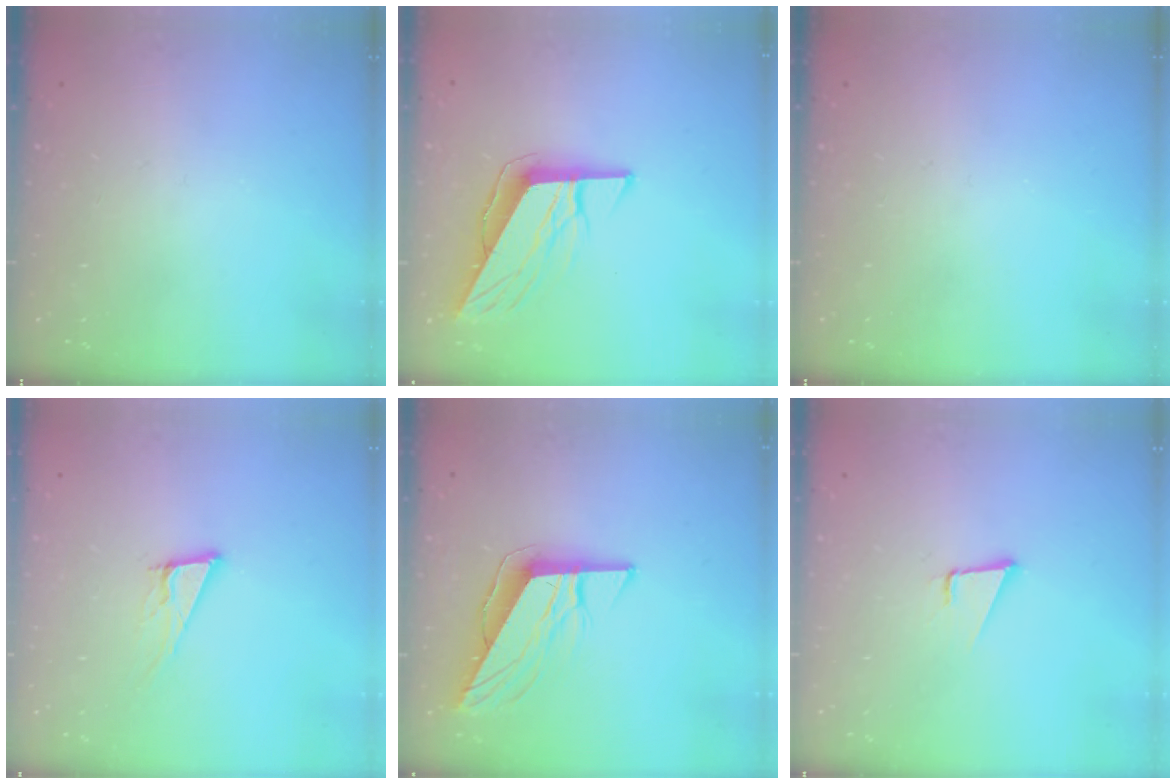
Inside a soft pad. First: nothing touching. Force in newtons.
{"total": 10.2, "press": 10.2, "slide": 0.6}
{"total": 0.0}
{"total": 11.3, "press": 10.9, "slide": 3.3}
{"total": 9.9, "press": 9.9, "slide": 0.4}
{"total": 3.4, "press": 2.6, "slide": 2.2}